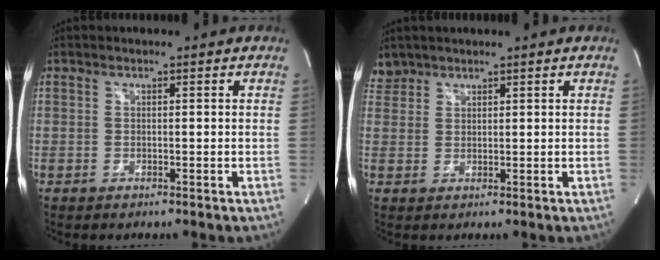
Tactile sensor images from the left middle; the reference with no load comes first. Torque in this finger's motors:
{"motor_torque": [0.02, -0.05, 0.02, 0.00]}